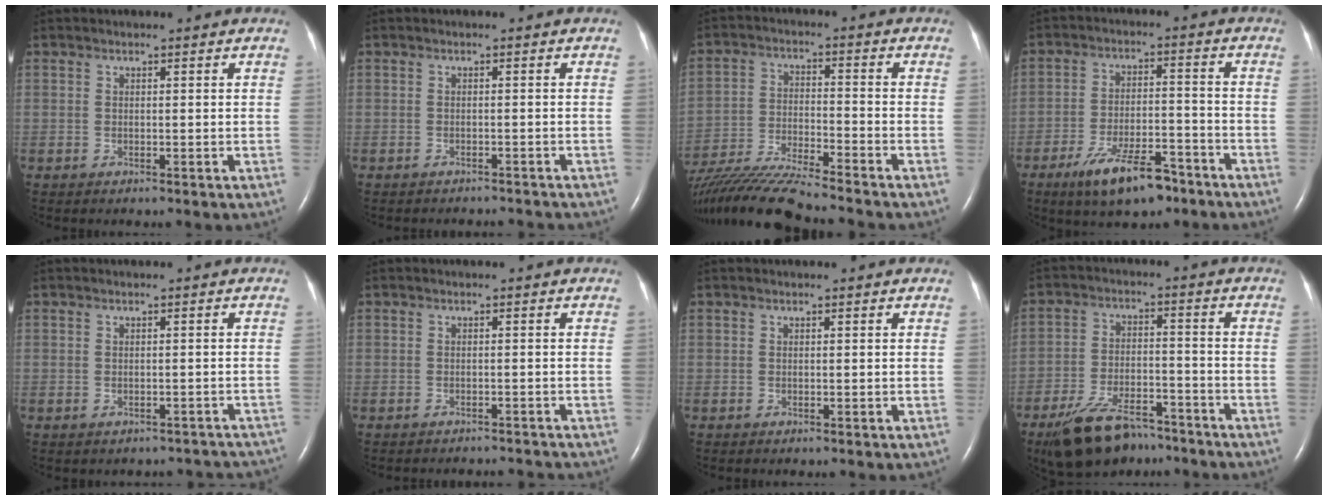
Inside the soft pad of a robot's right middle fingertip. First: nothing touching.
{"total": 4.4, "force": [-4.2, 0.9, 0.8], "torque": [-0.003, -0.006, -0.047]}
{"total": 14.4, "force": [-13.1, -0.8, 6.0], "torque": [-0.110, -0.021, -0.232]}
{"total": 10.2, "force": [-7.0, 3.2, 6.8], "torque": [-0.124, -0.006, -0.116]}
{"total": 6.4, "force": [-5.5, 2.9, 1.3], "torque": [-0.008, 0.015, -0.049]}
{"total": 5.0, "force": [-4.9, 1.0, 0.8], "torque": [-0.001, -0.006, -0.054]}
{"total": 0.0}
{"total": 11.7, "force": [-9.2, 4.3, 5.9], "torque": [-0.114, -0.008, -0.156]}